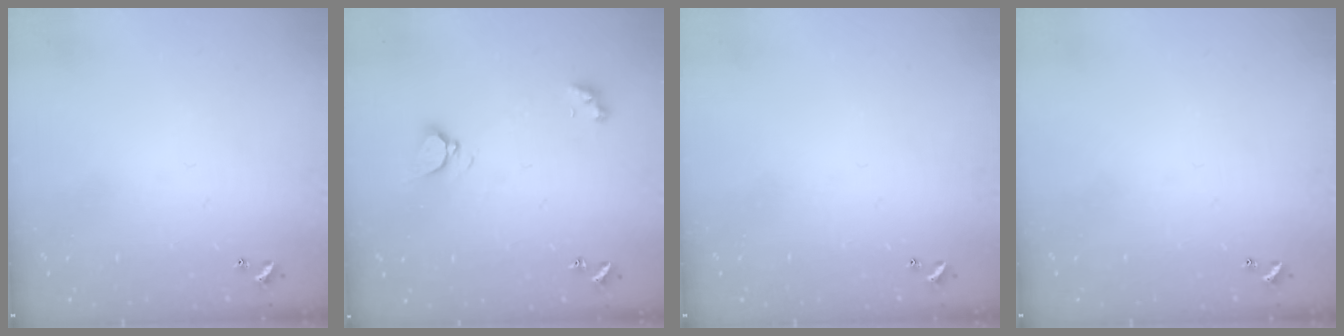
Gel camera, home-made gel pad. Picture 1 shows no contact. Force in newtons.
{"total": 3.4, "press": 3.4, "slide": 0.3}
{"total": 0.0}
{"total": 0.0}